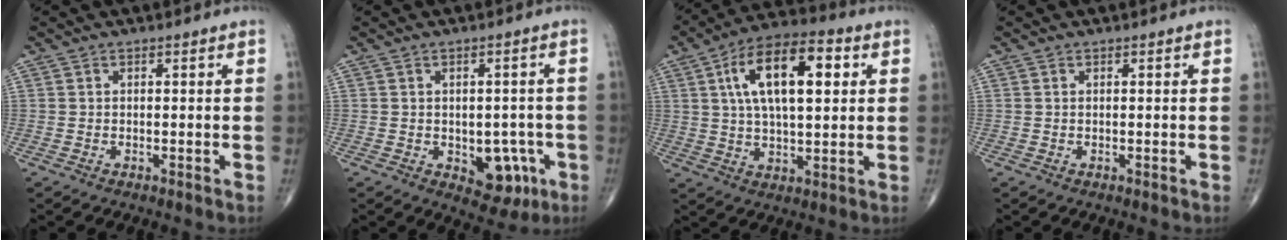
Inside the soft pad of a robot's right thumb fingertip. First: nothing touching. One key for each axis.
{"total": 7.7, "fx": -2.4, "fy": 4.9, "fz": 5.5, "tx": -0.032, "ty": 0.009, "tz": -0.020}
{"total": 16.8, "fx": 4.6, "fy": 7.4, "fz": 14.3, "tx": -0.229, "ty": 0.008, "tz": 0.073}
{"total": 0.0}